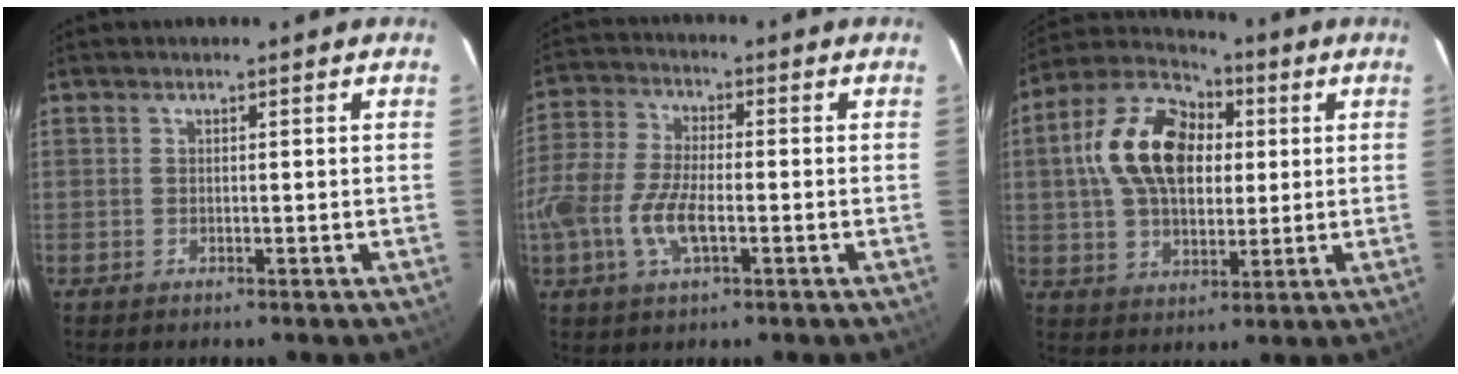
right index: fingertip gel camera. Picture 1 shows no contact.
{"total": 11.4, "force": [-3.6, 4.9, 9.6], "torque": [-0.216, -0.002, -0.074]}
{"total": 17.7, "force": [3.3, 11.6, 13.0], "torque": [-0.262, 0.036, 0.055]}